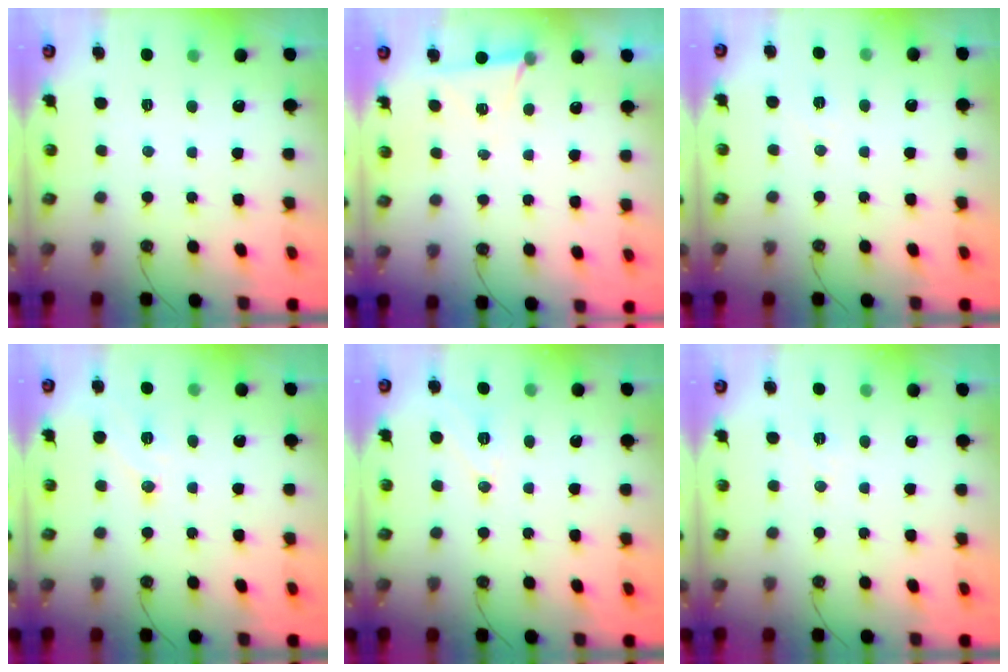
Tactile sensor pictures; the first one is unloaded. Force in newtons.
{"total": 5.4, "press": 2.9, "slide": 4.5}
{"total": 5.9, "press": 5.8, "slide": 1.0}
{"total": 9.3, "press": 9.3, "slide": 0.8}
{"total": 10.0, "press": 9.3, "slide": 3.6}
{"total": 6.3, "press": 4.5, "slide": 4.4}